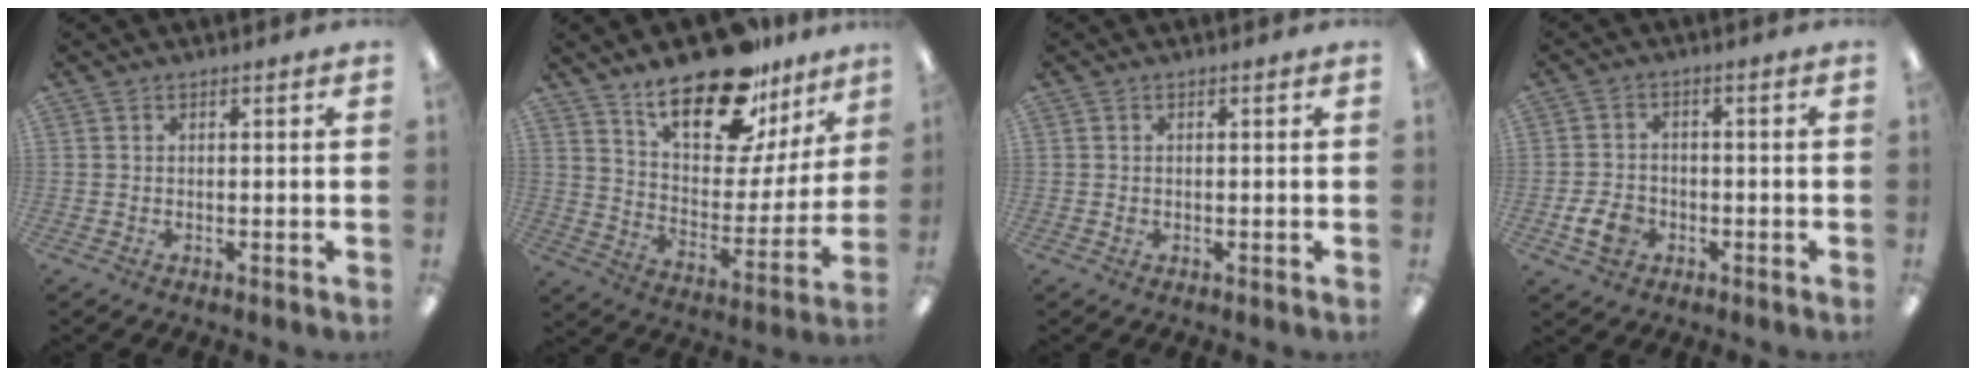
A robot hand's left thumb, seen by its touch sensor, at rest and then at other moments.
{"total": 22.6, "force": [16.0, 9.6, 12.8], "torque": [-0.201, -0.097, 0.274]}
{"total": 0.7, "force": [0.0, 0.6, 0.3], "torque": [-0.006, 0.004, -0.002]}
{"total": 6.0, "force": [-2.4, 4.4, 3.3], "torque": [-0.075, 0.008, -0.045]}